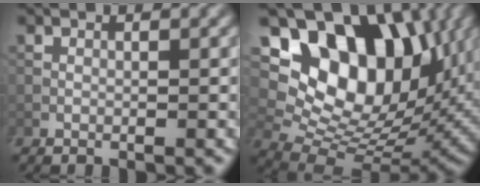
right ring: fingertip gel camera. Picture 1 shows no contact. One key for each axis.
{"total": 14.5, "fx": 6.3, "fy": 9.2, "fz": 9.4, "tx": -0.144, "ty": 0.017, "tz": 0.116}